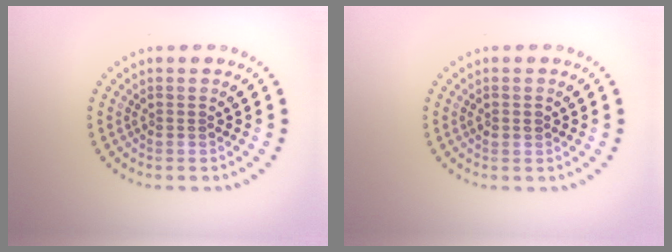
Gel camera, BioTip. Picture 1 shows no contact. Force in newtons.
{"total": 1.1, "press": 1.1, "slide": 0.1}